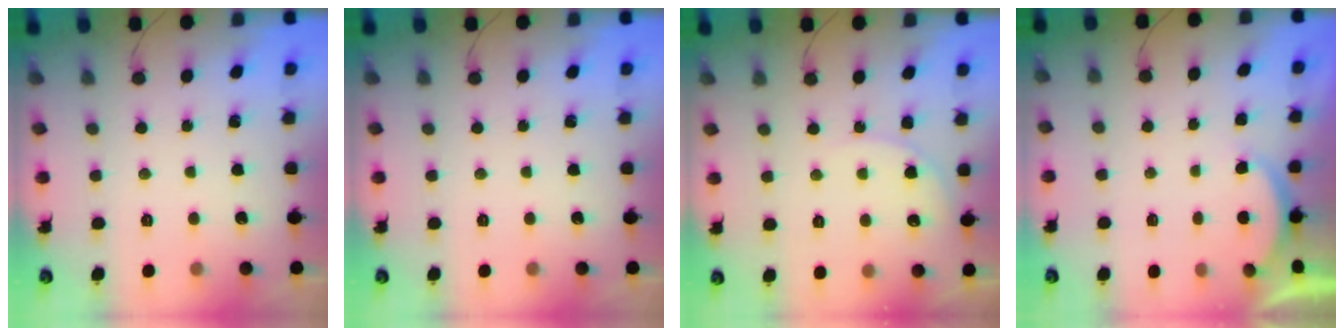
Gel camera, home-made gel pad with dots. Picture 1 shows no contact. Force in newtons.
{"total": 0.0}
{"total": 7.3, "press": 7.3, "slide": 0.4}
{"total": 1.7, "press": 1.6, "slide": 0.6}